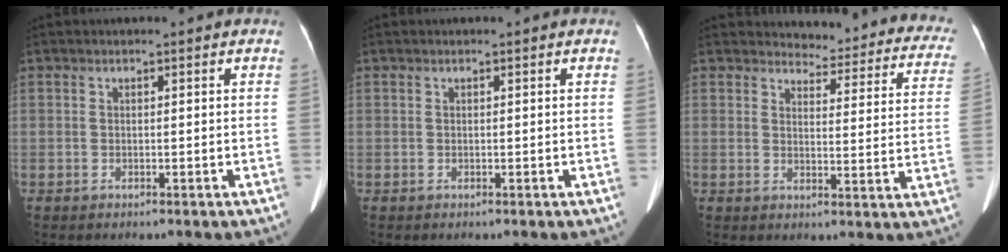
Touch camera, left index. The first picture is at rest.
{"total": 0.0}
{"total": 17.8, "force": [16.8, 4.3, 4.0], "torque": [-0.011, -0.066, 0.160]}